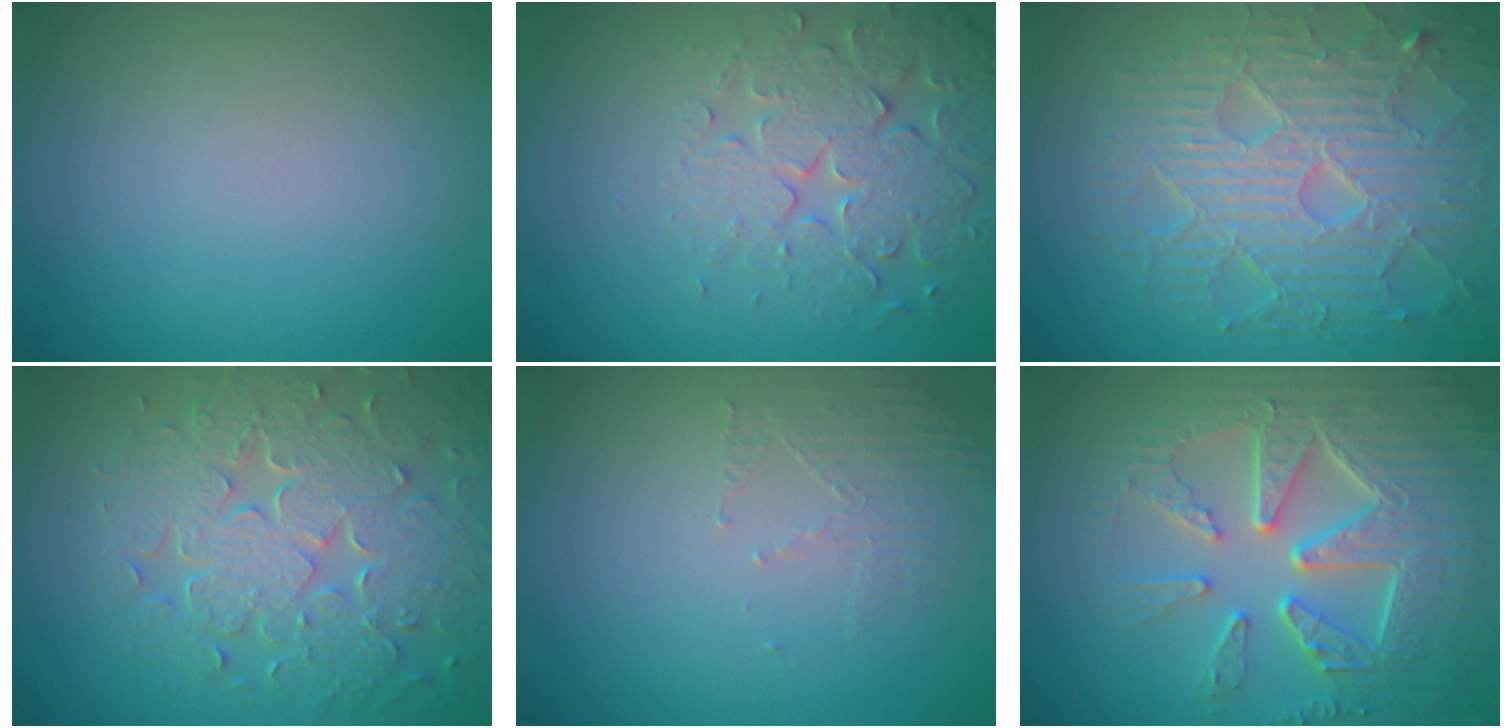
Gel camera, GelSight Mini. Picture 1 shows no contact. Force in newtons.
{"total": 4.8, "press": 4.6, "slide": 1.5}
{"total": 9.0, "press": 6.3, "slide": 6.5}
{"total": 8.7, "press": 6.2, "slide": 6.1}
{"total": 1.6, "press": 0.7, "slide": 1.4}
{"total": 9.2, "press": 6.6, "slide": 6.4}